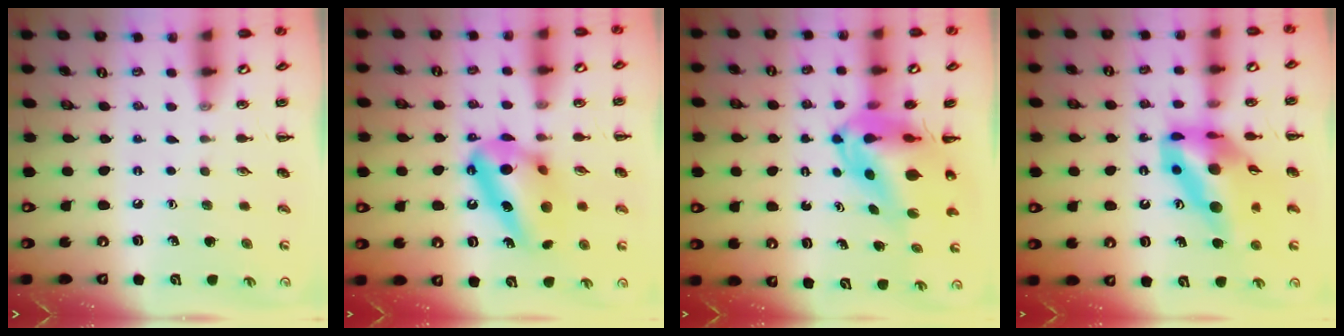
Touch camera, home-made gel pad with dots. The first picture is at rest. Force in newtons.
{"total": 15.0, "press": 14.9, "slide": 0.3}
{"total": 9.6, "press": 9.1, "slide": 3.0}
{"total": 15.4, "press": 14.6, "slide": 5.0}